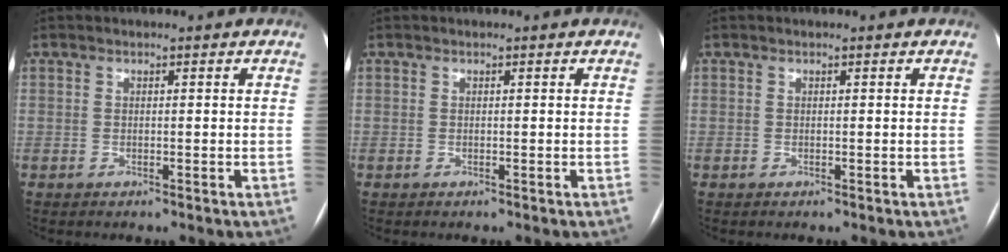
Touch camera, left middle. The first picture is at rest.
{"total": 0.0}
{"total": 0.0}